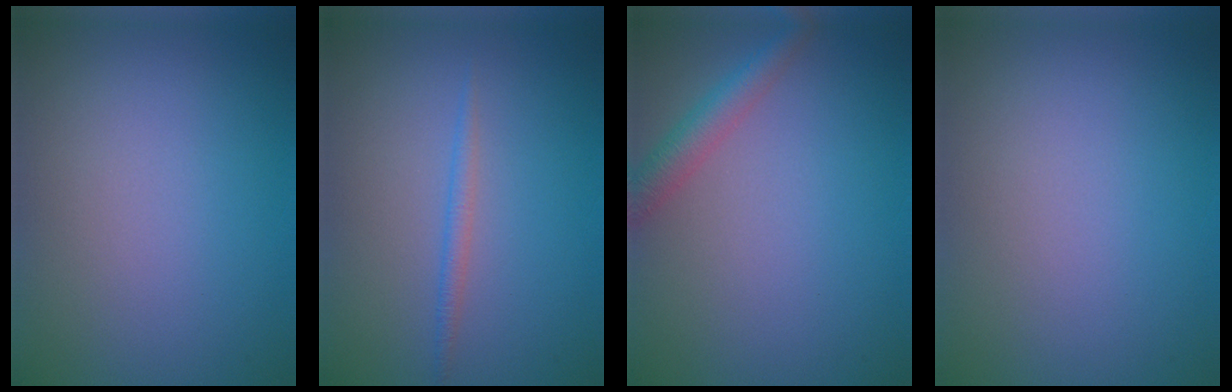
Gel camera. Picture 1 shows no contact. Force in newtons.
{"total": 1.1, "press": 1.1, "slide": 0.1}
{"total": 2.7, "press": 2.7, "slide": 0.2}
{"total": 0.0}